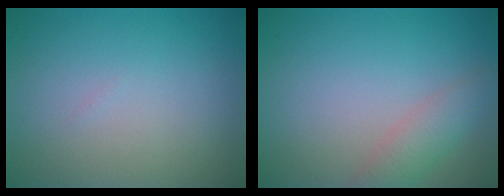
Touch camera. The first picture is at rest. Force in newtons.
{"total": 2.5, "press": 2.5, "slide": 0.1}